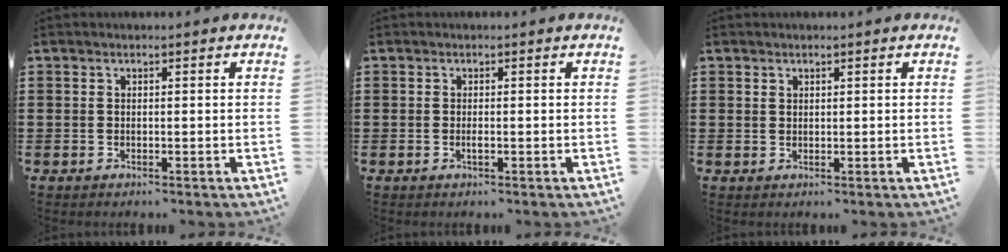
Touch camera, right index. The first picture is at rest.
{"total": 0.8, "force": [-0.3, 0.2, 0.8], "torque": [-0.015, -0.004, -0.004]}
{"total": 0.8, "force": [0.6, 0.5, 0.1], "torque": [-0.004, 0.002, 0.012]}